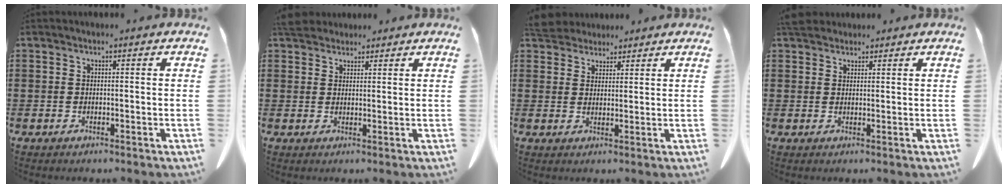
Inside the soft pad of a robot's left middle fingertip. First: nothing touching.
{"total": 3.9, "force": [3.5, 1.3, 1.1], "torque": [-0.032, -0.002, 0.070]}
{"total": 4.4, "force": [4.2, 1.3, 0.7], "torque": [-0.029, -0.008, 0.080]}
{"total": 3.3, "force": [2.9, 1.2, 1.1], "torque": [-0.030, -0.001, 0.059]}